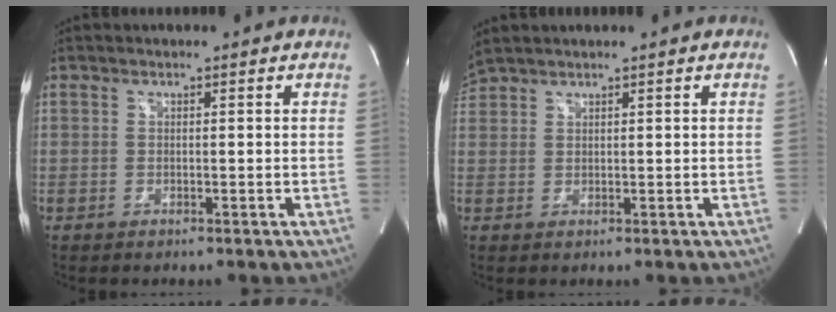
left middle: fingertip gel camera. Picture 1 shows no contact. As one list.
[{"total": 2.5, "force": [2.4, -0.2, 0.5], "torque": [-0.027, 0.025, 0.059]}]